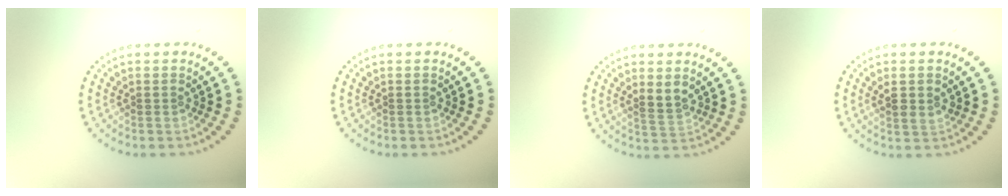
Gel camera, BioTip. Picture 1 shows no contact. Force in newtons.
{"total": 0.0}
{"total": 2.0, "press": 1.9, "slide": 0.6}
{"total": 1.9, "press": 1.8, "slide": 0.5}